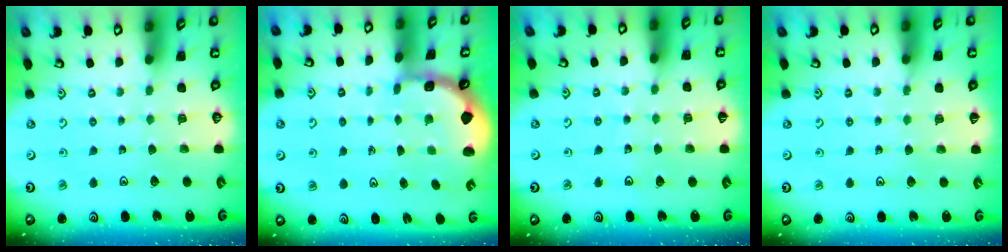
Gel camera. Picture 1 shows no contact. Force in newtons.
{"total": 1.3, "press": 1.2, "slide": 0.4}
{"total": 4.4, "press": 3.9, "slide": 2.1}
{"total": 3.4, "press": 3.4, "slide": 0.6}